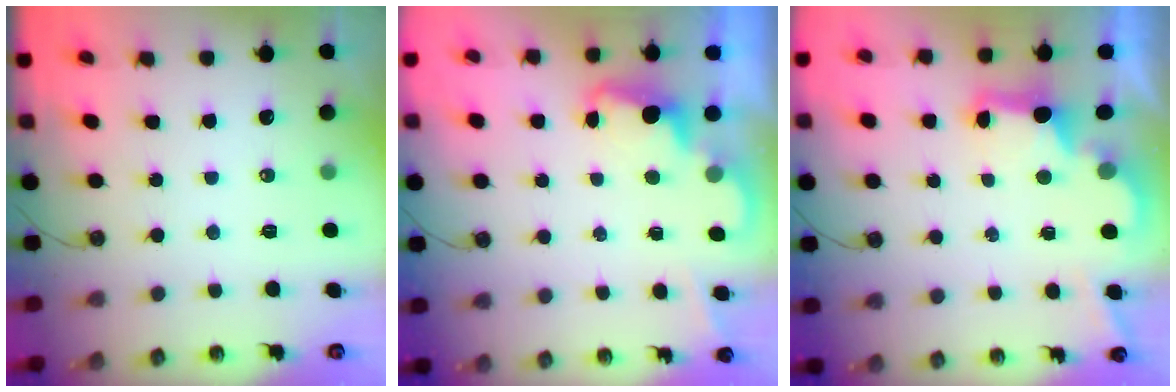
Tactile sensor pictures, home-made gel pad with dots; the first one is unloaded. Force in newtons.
{"total": 2.5, "press": 2.4, "slide": 0.5}
{"total": 2.9, "press": 2.8, "slide": 0.9}